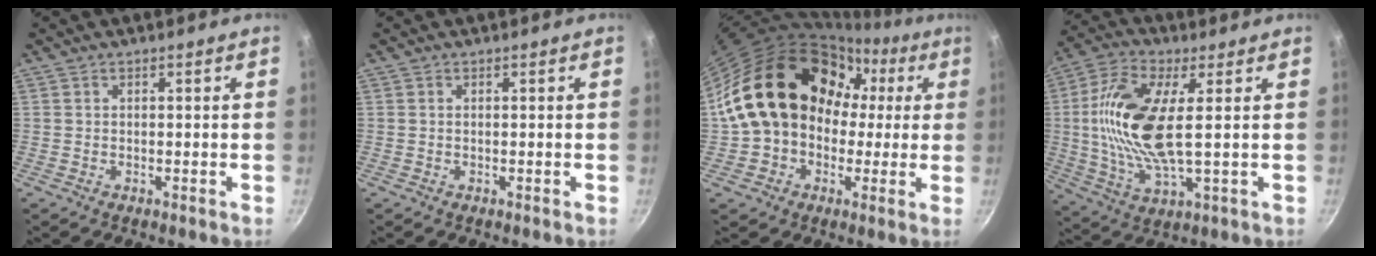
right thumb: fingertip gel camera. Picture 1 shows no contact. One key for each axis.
{"total": 0.0}
{"total": 20.2, "fx": 1.6, "fy": 16.5, "fz": 11.6, "tx": -0.173, "ty": 0.061, "tz": 0.025}
{"total": 16.3, "fx": 2.3, "fy": 6.2, "fz": 14.9, "tx": -0.313, "ty": 0.000, "tz": 0.037}